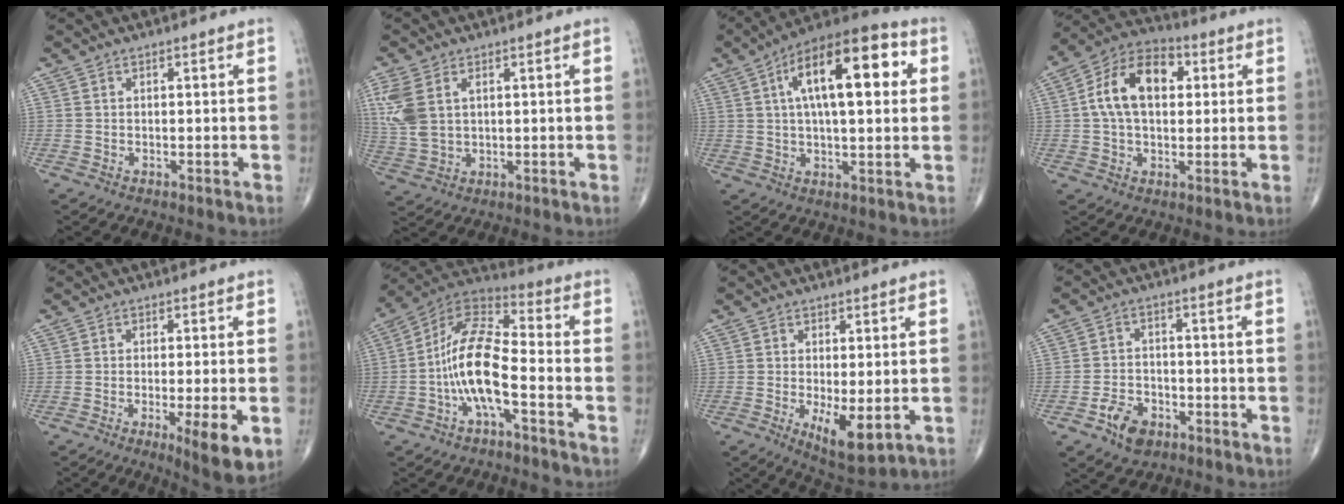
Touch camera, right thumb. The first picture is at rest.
{"total": 8.5, "force": [2.5, 5.2, 6.2], "torque": [-0.156, 0.004, 0.059]}
{"total": 19.3, "force": [5.0, 7.8, 17.0], "torque": [-0.245, 0.017, 0.067]}
{"total": 13.7, "force": [2.5, 8.5, 10.4], "torque": [-0.173, 0.026, 0.033]}
{"total": 8.2, "force": [-2.7, 1.6, 7.6], "torque": [-0.110, -0.016, -0.038]}
{"total": 13.3, "force": [-3.9, 4.4, 11.9], "torque": [-0.232, 0.052, -0.081]}
{"total": 7.8, "force": [-1.7, 3.0, 7.0], "torque": [-0.108, -0.023, -0.018]}
{"total": 6.4, "force": [-3.4, 4.2, 3.4], "torque": [-0.044, 0.018, -0.058]}